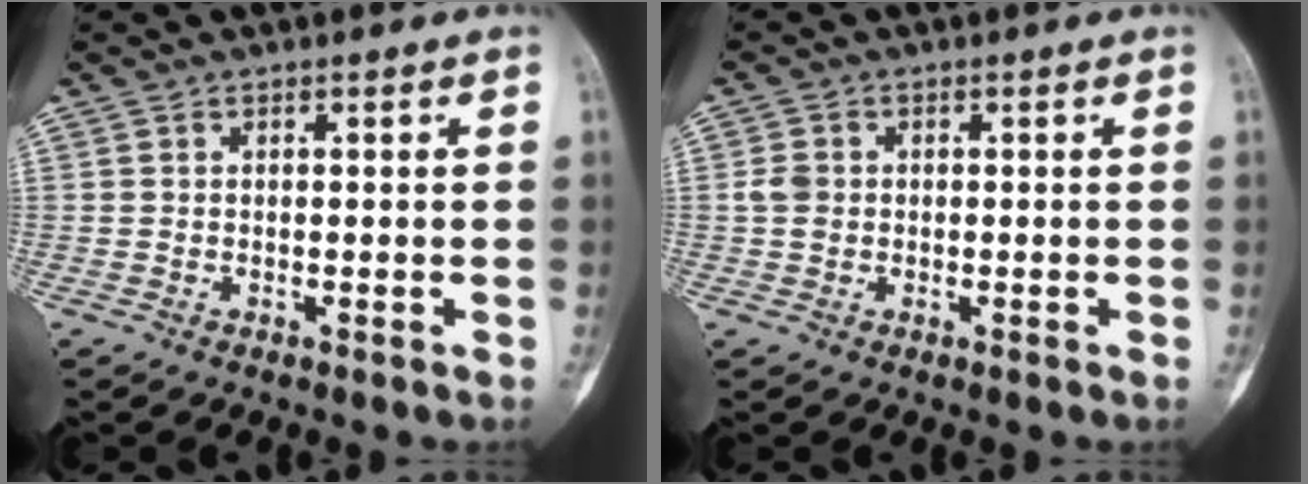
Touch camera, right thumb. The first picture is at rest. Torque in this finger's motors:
{"motor_torque": [0.64, 0.51, 0.65, 0.04, 0.04]}